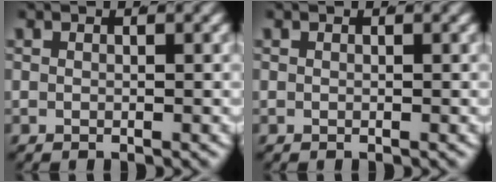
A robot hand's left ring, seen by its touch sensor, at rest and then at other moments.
{"total": 0.0}